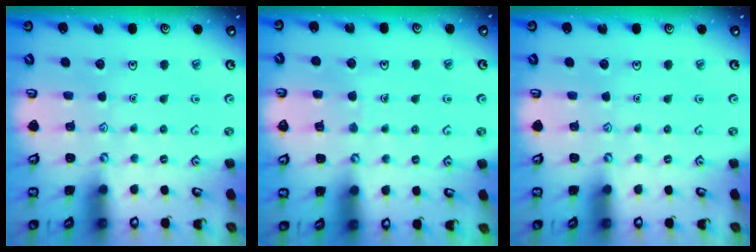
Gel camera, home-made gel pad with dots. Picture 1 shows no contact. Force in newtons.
{"total": 5.7, "press": 5.7, "slide": 0.5}
{"total": 0.0}